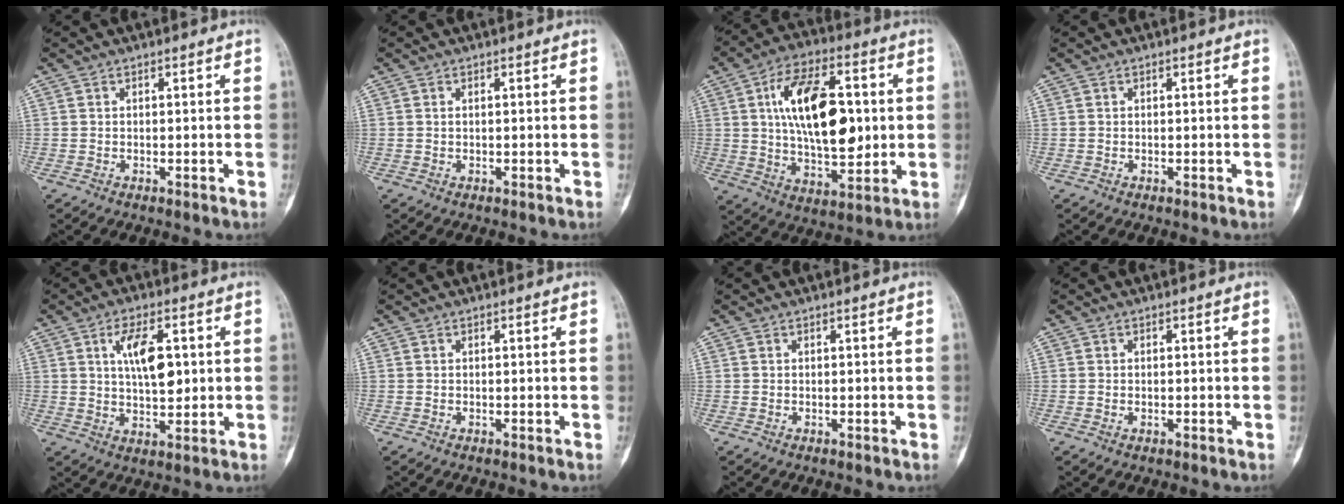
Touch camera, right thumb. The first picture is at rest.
{"total": 0.0}
{"total": 19.6, "force": [2.7, 10.1, 16.6], "torque": [-0.248, -0.004, 0.046]}
{"total": 0.0}
{"total": 9.2, "force": [2.2, 4.3, 7.9], "torque": [-0.119, -0.008, 0.038]}
{"total": 0.0}
{"total": 0.0}
{"total": 0.5, "force": [-0.2, 0.3, 0.4], "torque": [-0.007, 0.006, -0.001]}